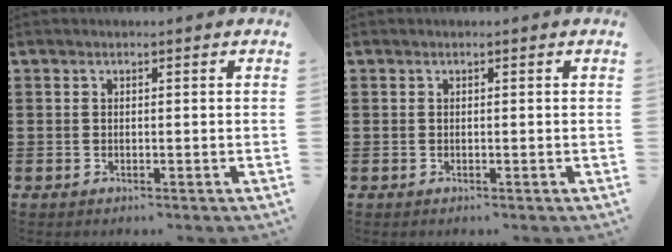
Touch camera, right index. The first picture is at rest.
{"total": 0.0}